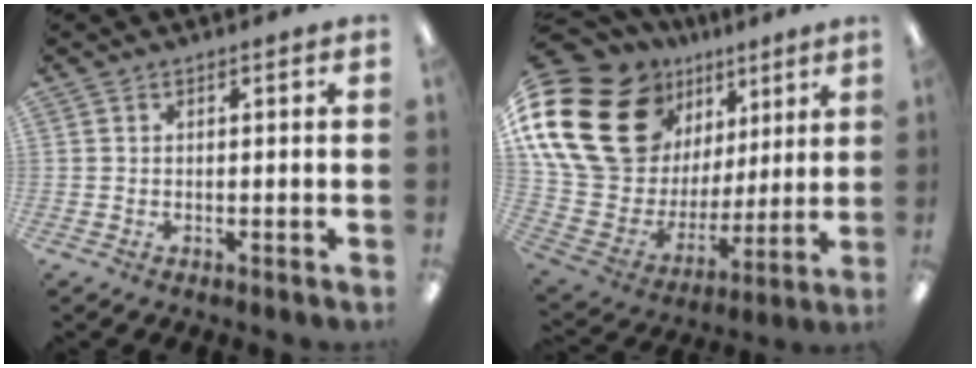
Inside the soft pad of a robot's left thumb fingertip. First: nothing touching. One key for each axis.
{"total": 24.8, "fx": 12.9, "fy": 16.1, "fz": 13.8, "tx": -0.288, "ty": -0.082, "tz": 0.258}